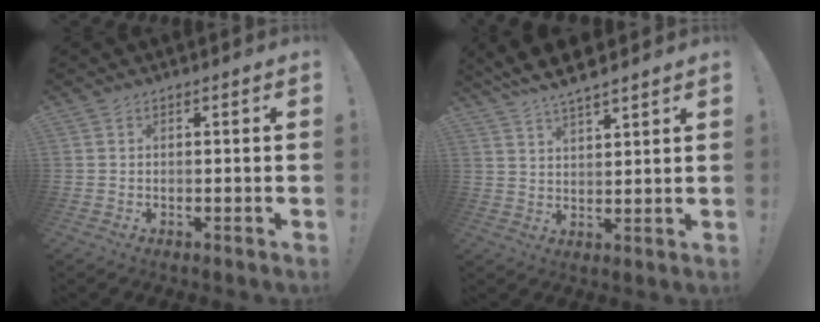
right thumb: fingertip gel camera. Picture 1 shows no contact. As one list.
[{"total": 6.8, "force": [6.1, 1.2, 2.9], "torque": [-0.068, -0.029, 0.114]}]